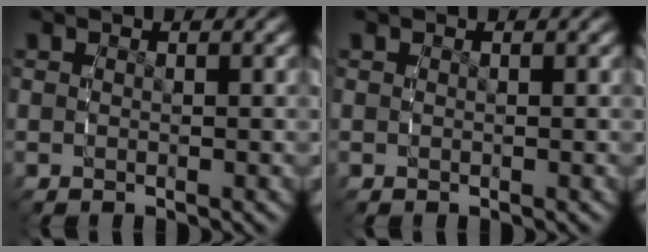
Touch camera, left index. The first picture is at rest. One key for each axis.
{"total": 0.0}